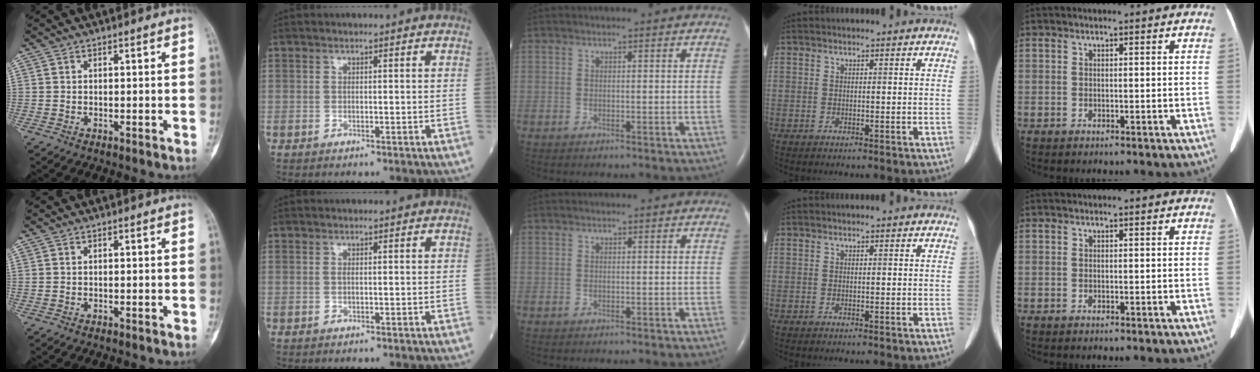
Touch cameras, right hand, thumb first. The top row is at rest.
{}